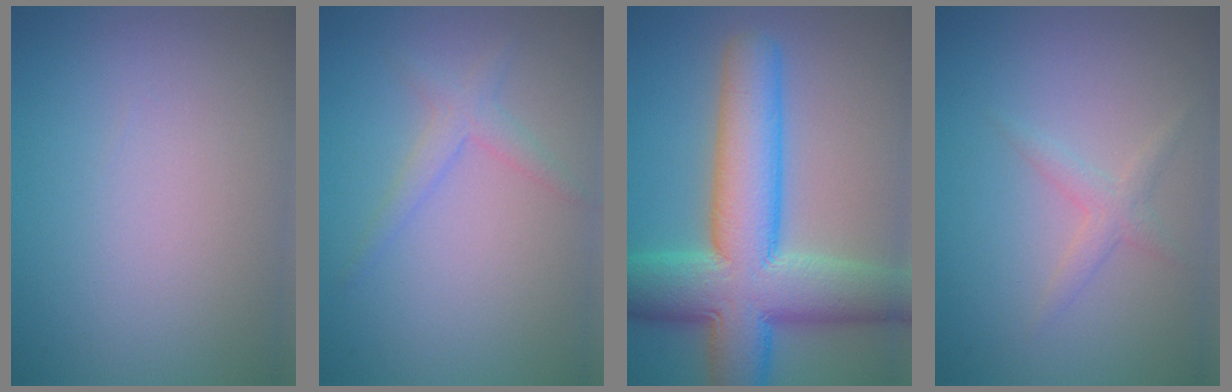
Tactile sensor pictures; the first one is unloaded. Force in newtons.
{"total": 1.8, "press": 1.8, "slide": 0.1}
{"total": 12.0, "press": 12.0, "slide": 0.6}
{"total": 1.6, "press": 1.6, "slide": 0.0}